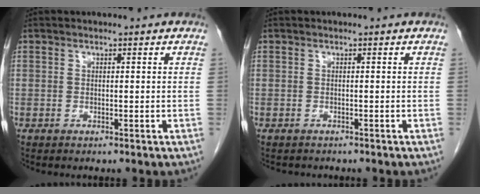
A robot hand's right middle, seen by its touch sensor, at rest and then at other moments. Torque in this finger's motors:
{"motor_torque": [0.18, -0.04, 0.01, 0.01]}